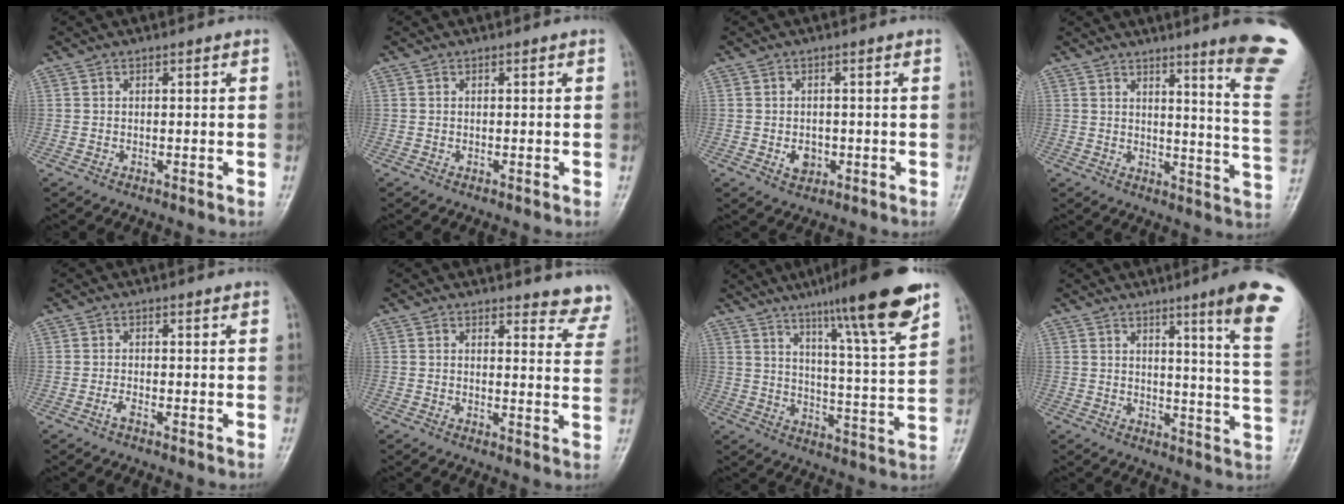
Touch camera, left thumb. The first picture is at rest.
{"total": 0.0}
{"total": 2.9, "force": [-0.7, 2.3, 1.7], "torque": [-0.020, 0.001, -0.005]}
{"total": 16.0, "force": [10.6, -0.1, 12.0], "torque": [-0.130, -0.085, 0.121]}
{"total": 1.1, "force": [-0.6, 0.2, 0.9], "torque": [-0.019, 0.001, -0.012]}
{"total": 8.2, "force": [7.9, 2.1, 0.9], "torque": [0.037, -0.056, 0.058]}
{"total": 18.1, "force": [11.7, 1.3, 13.7], "torque": [-0.188, -0.053, 0.174]}
{"total": 14.2, "force": [8.0, 0.1, 11.7], "torque": [-0.139, -0.049, 0.089]}